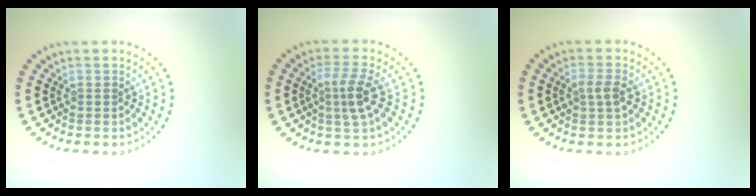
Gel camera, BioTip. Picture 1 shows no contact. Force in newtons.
{"total": 2.9, "press": 2.5, "slide": 1.4}
{"total": 1.8, "press": 1.7, "slide": 0.2}